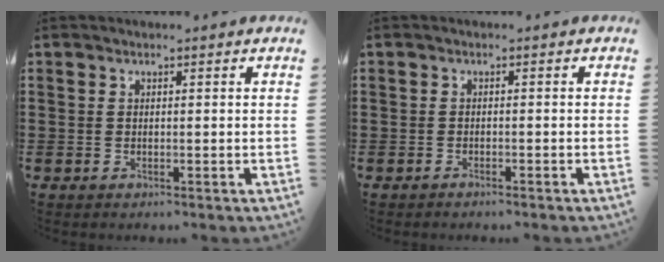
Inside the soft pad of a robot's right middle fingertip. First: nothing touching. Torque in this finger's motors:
{"motor_torque": [0.05, 0.04, -0.03, 0.00]}